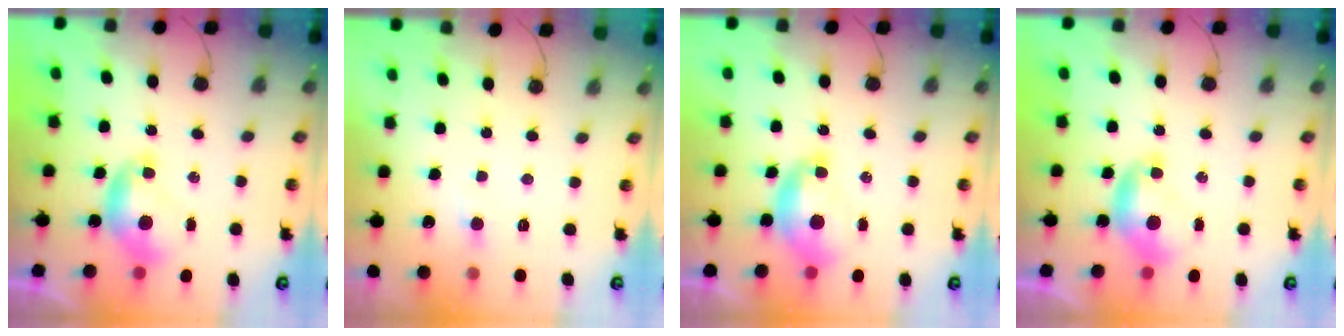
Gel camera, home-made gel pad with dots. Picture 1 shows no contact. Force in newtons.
{"total": 1.8, "press": 1.7, "slide": 0.5}
{"total": 2.0, "press": 2.0, "slide": 0.5}
{"total": 0.0}